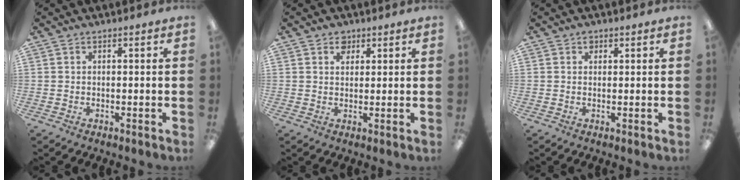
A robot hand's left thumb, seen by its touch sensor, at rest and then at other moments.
{"total": 3.1, "force": [1.9, 2.0, 1.2], "torque": [-0.011, -0.005, 0.033]}
{"total": 1.2, "force": [0.8, 0.8, 0.4], "torque": [-0.002, -0.001, 0.012]}